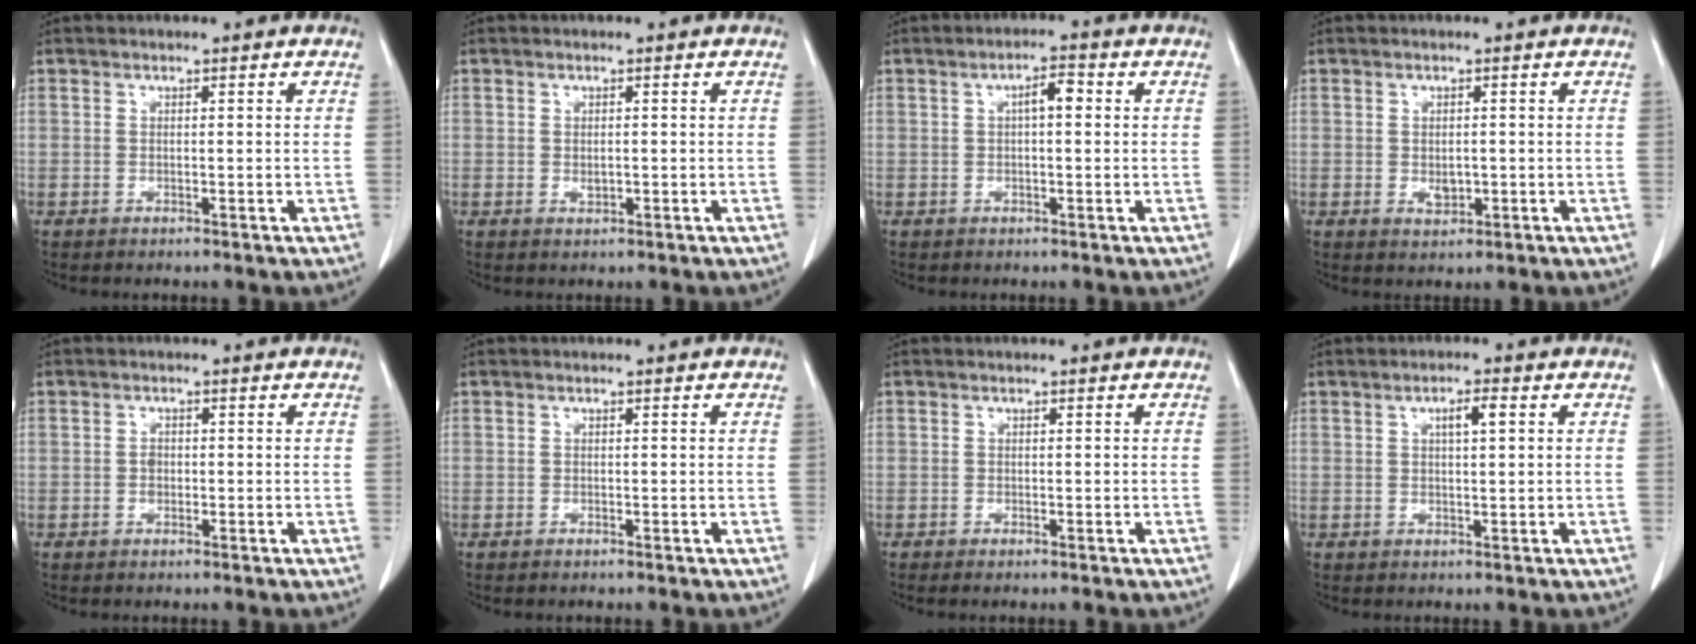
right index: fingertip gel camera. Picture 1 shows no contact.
{"total": 1.0, "force": [0.0, 0.6, 0.9], "torque": [-0.015, -0.002, 0.001]}
{"total": 3.2, "force": [0.5, 0.9, 3.0], "torque": [-0.048, 0.011, 0.006]}
{"total": 2.2, "force": [-0.3, 1.3, 1.7], "torque": [-0.028, -0.003, 0.002]}
{"total": 1.3, "force": [-0.2, 1.0, 0.8], "torque": [-0.014, 0.003, -0.003]}
{"total": 0.0}
{"total": 0.7, "force": [-0.5, 0.0, 0.5], "torque": [-0.011, -0.001, -0.008]}
{"total": 2.7, "force": [0.9, 0.5, 2.5], "torque": [-0.043, 0.002, 0.015]}